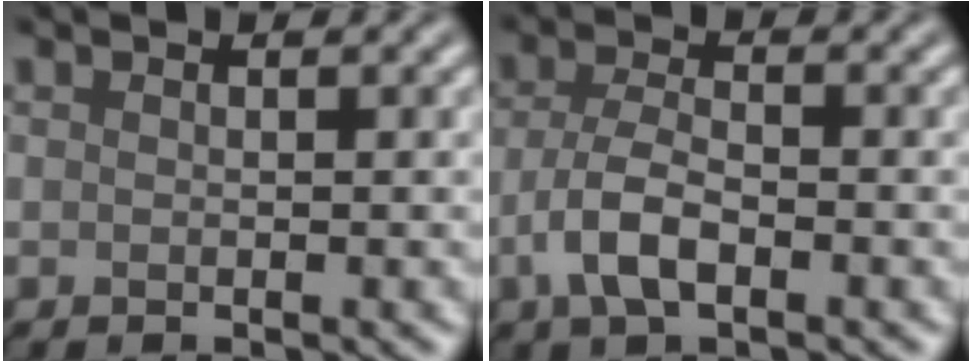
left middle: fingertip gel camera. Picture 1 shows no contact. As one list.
[{"total": 4.0, "force": [-1.6, 1.8, 3.2], "torque": [-0.067, 0.002, -0.036]}]